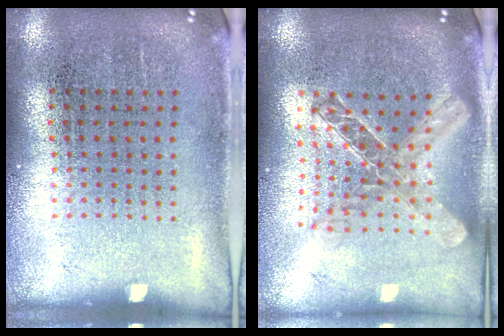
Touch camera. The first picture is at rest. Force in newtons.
{"total": 1.9, "press": 1.6, "slide": 1.1}